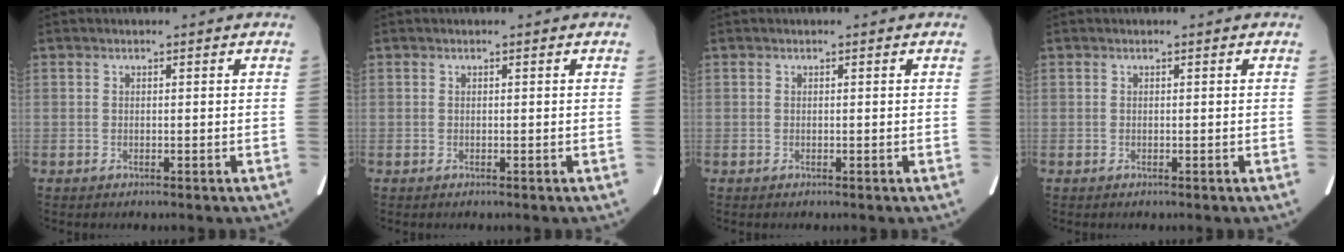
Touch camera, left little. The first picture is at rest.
{"total": 0.0}
{"total": 0.0}
{"total": 0.0}